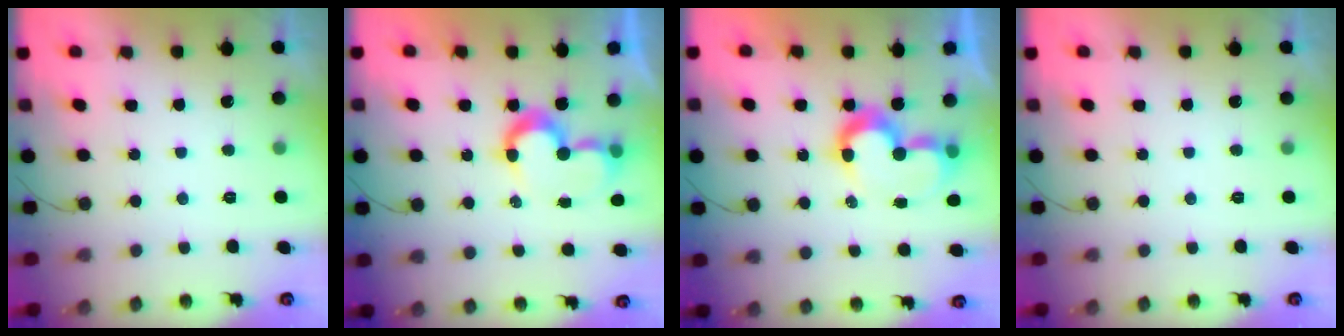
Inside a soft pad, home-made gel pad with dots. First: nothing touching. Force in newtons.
{"total": 9.4, "press": 9.4, "slide": 0.6}
{"total": 9.5, "press": 9.0, "slide": 2.9}
{"total": 0.0}